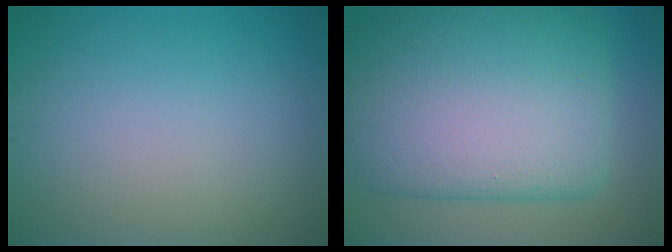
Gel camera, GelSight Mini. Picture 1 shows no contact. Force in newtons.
{"total": 14.0, "press": 14.0, "slide": 0.7}